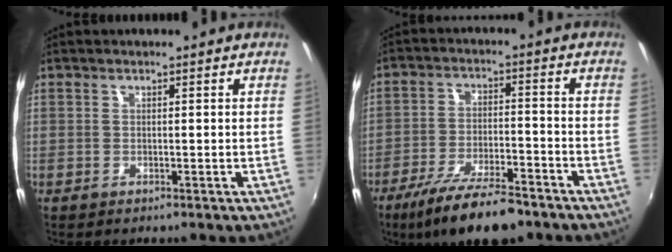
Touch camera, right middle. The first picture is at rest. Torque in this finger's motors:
{"motor_torque": [1.37, -0.77, 0.56, 0.21]}